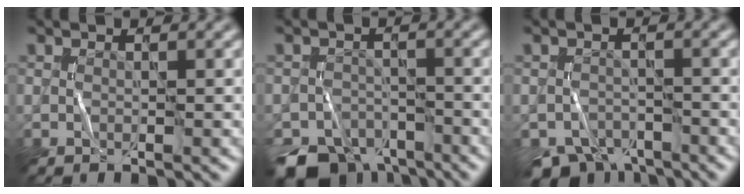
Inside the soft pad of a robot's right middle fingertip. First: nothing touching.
{"total": 7.2, "force": [-5.7, 3.6, 2.4], "torque": [-0.035, -0.017, -0.102]}
{"total": 4.8, "force": [-4.1, 2.1, 1.5], "torque": [-0.019, -0.013, -0.076]}